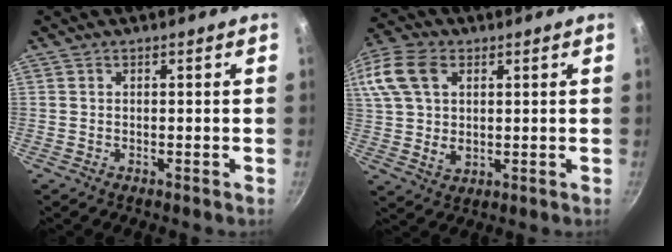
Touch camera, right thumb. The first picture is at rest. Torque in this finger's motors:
{"motor_torque": [-0.91, 1.05, 0.21, -0.05, 0.15]}